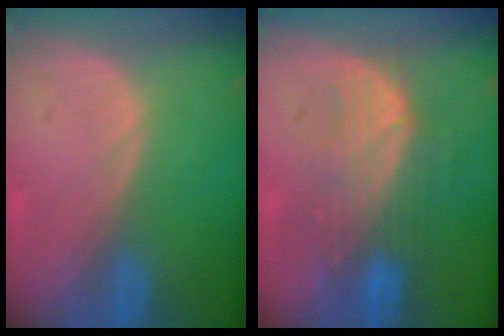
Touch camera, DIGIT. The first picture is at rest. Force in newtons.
{"total": 7.5, "press": 7.5, "slide": 0.3}